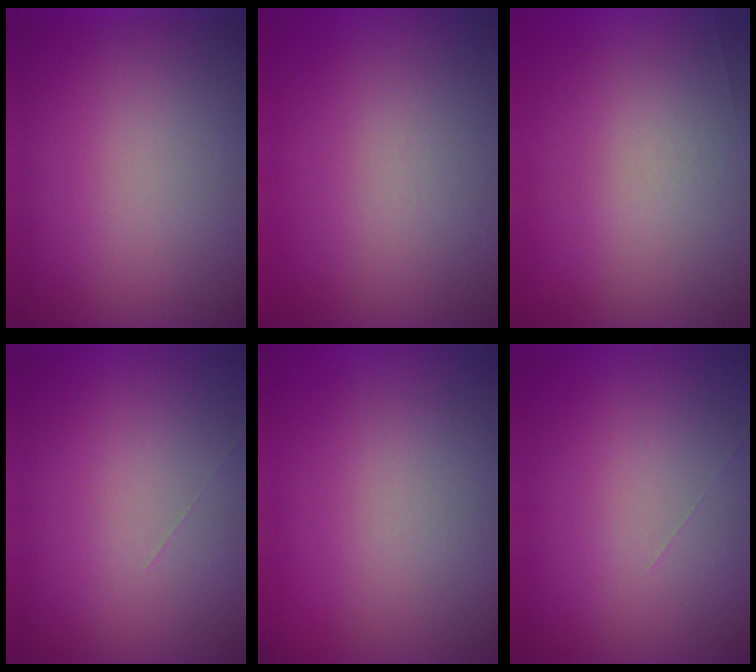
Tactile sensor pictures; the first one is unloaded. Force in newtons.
{"total": 8.7}
{"total": 5.6}
{"total": 1.2}
{"total": 5.0}
{"total": 1.2}